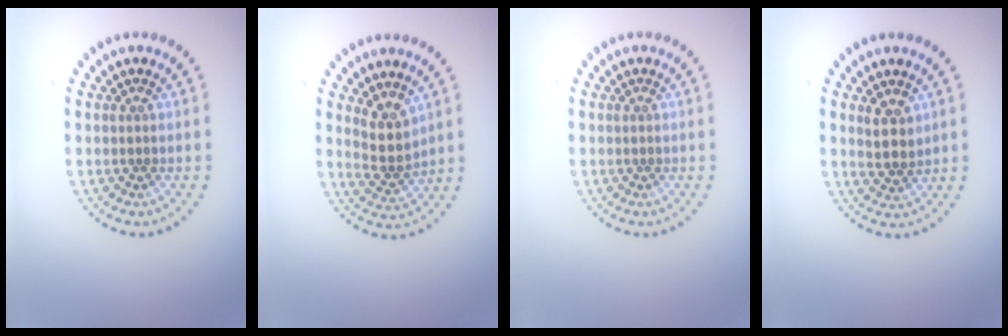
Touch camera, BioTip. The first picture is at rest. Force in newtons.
{"total": 2.9, "press": 2.3, "slide": 1.8}
{"total": 0.0}
{"total": 2.3, "press": 2.0, "slide": 1.0}